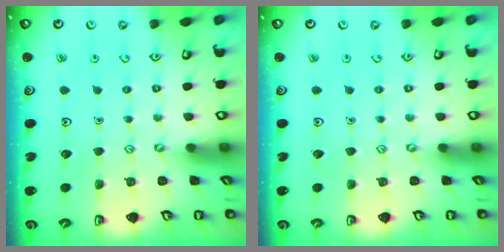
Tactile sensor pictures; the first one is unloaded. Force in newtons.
{"total": 0.0}